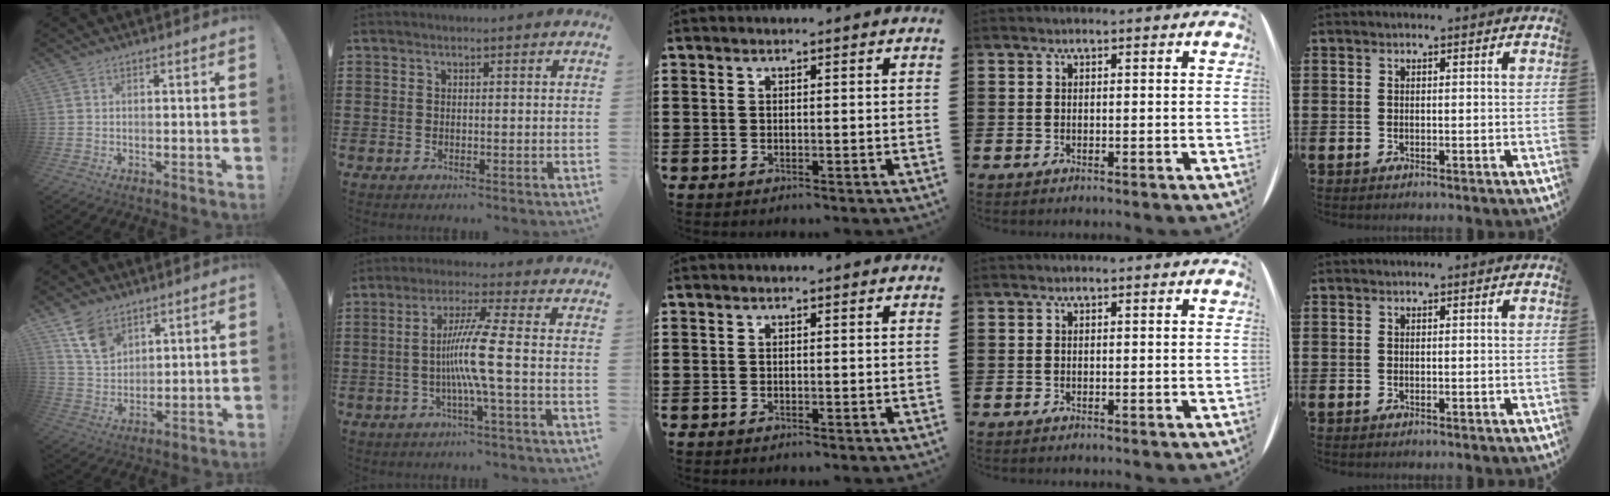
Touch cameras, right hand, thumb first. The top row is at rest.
{"thumb": {"total": 10.5, "force": [7.0, 6.5, 4.4], "torque": [-0.087, -0.032, 0.139]}, "index": {"total": 8.2, "force": [-1.3, -1.1, 8.0], "torque": [-0.163, -0.016, -0.038]}}